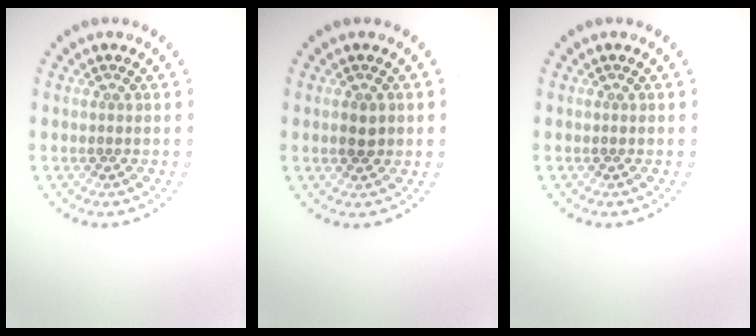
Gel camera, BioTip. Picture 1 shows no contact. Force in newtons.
{"total": 1.6, "press": 1.6, "slide": 0.1}
{"total": 0.0}